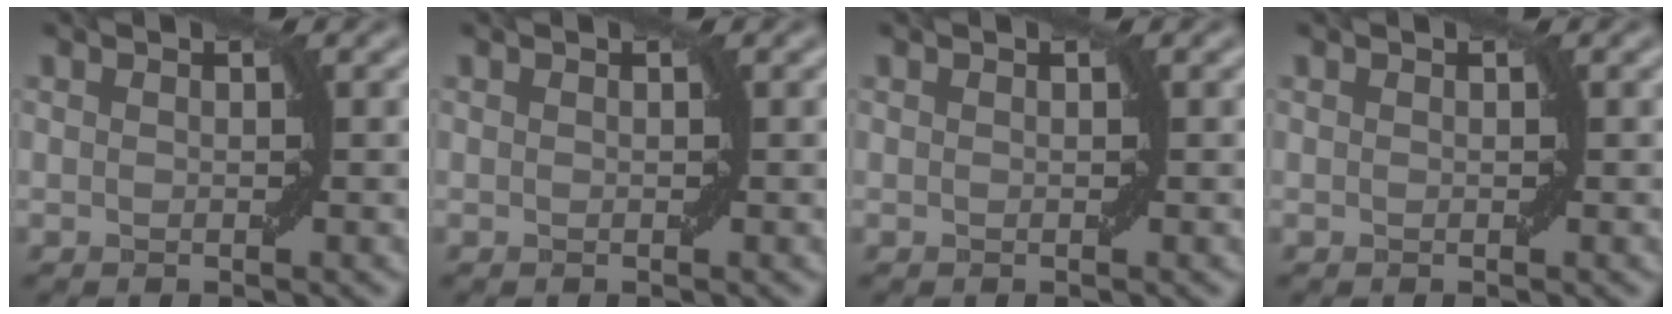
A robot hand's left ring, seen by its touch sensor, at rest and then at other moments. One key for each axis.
{"total": 0.0}
{"total": 0.0}
{"total": 0.0}